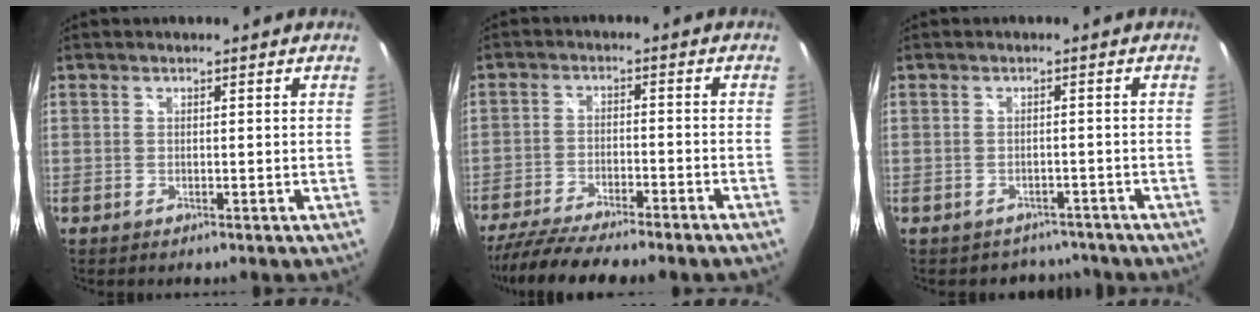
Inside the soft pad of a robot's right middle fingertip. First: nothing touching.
{"total": 13.6, "force": [-11.9, 0.6, 6.7], "torque": [-0.141, -0.026, -0.193]}
{"total": 4.9, "force": [-4.1, 2.7, 0.2], "torque": [-0.006, 0.006, -0.052]}